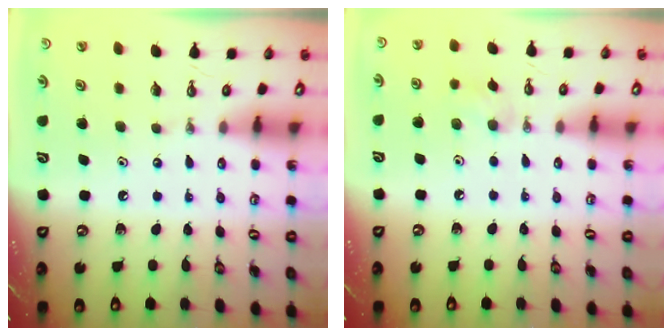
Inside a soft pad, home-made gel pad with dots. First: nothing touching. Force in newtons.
{"total": 6.3, "press": 6.2, "slide": 0.9}